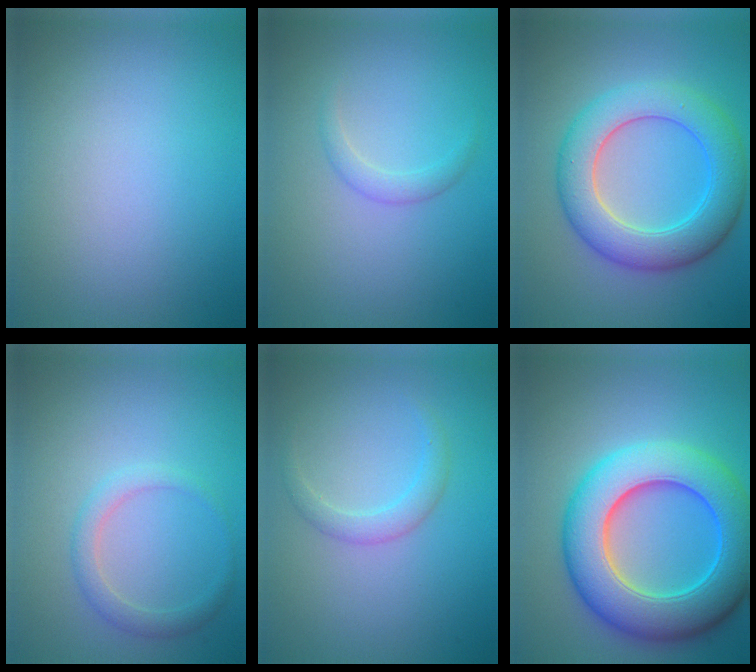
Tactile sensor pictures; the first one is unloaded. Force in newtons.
{"total": 1.2, "press": 1.2, "slide": 0.0}
{"total": 7.1, "press": 7.1, "slide": 0.4}
{"total": 1.9, "press": 1.9, "slide": 0.1}
{"total": 1.7, "press": 1.7, "slide": 0.2}
{"total": 10.4, "press": 10.4, "slide": 0.2}